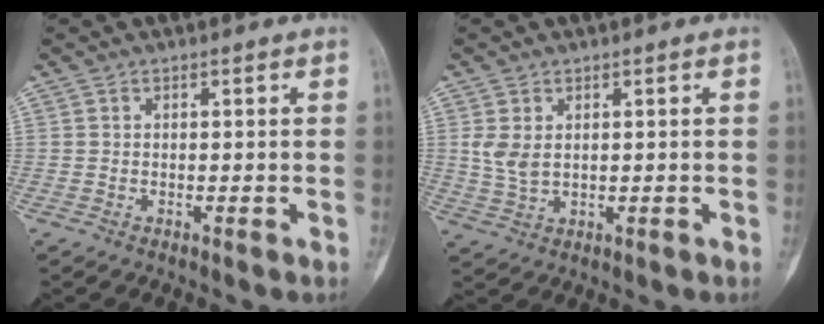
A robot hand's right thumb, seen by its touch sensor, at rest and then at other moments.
{"total": 4.0, "force": [1.0, 2.6, 2.9], "torque": [-0.058, -0.003, 0.027]}